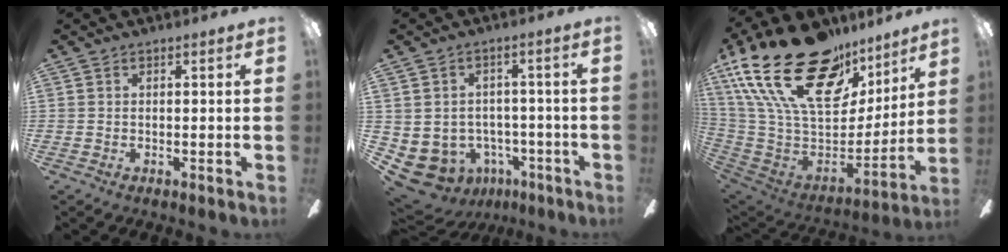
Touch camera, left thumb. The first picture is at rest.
{"total": 7.3, "force": [-4.2, 5.5, 2.1], "torque": [-0.066, 0.019, -0.071]}
{"total": 30.3, "force": [17.5, 15.8, 19.1], "torque": [-0.357, -0.106, 0.328]}